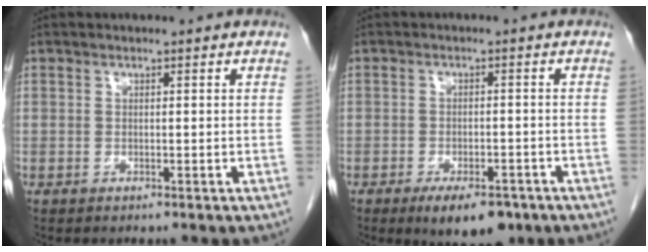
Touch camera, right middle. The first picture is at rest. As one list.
[{"total": 7.6, "force": [-5.1, 2.9, 4.8], "torque": [-0.070, -0.006, -0.073]}]